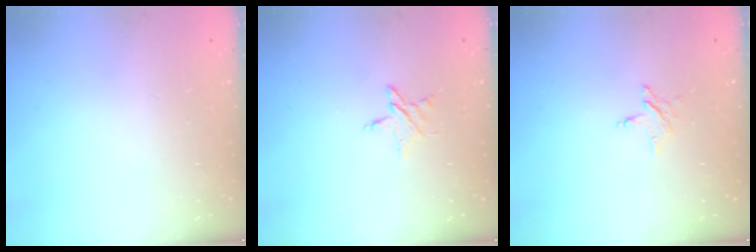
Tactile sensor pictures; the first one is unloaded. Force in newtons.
{"total": 3.5, "press": 3.4, "slide": 0.3}
{"total": 3.7, "press": 3.6, "slide": 0.3}